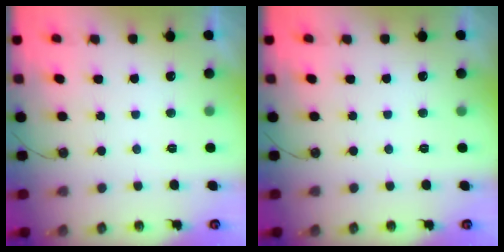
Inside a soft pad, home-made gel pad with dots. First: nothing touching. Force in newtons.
{"total": 0.0}